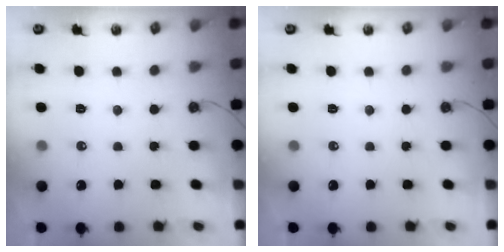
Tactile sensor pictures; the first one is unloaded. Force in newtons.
{"total": 0.0}